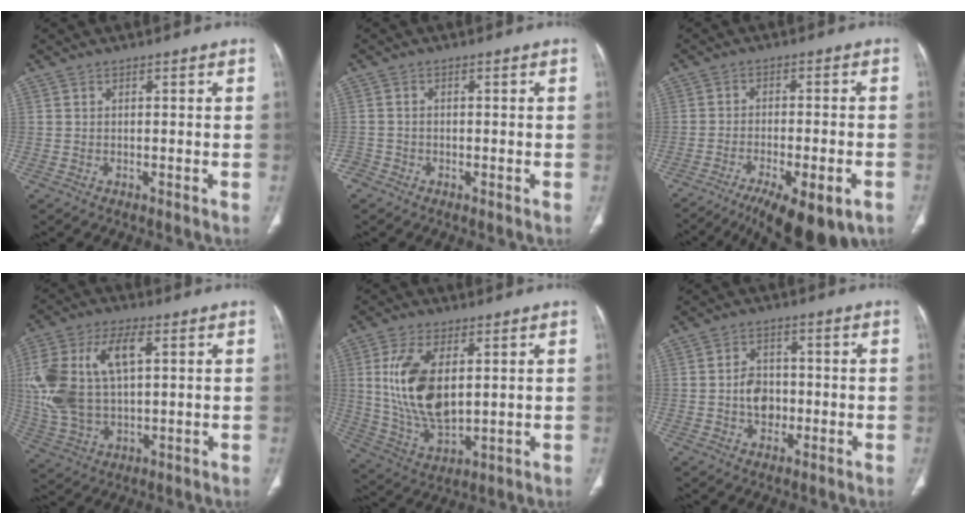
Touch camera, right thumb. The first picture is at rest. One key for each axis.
{"total": 2.0, "fx": -1.3, "fy": 1.6, "fz": 0.0, "tx": 0.002, "ty": 0.009, "tz": -0.029}
{"total": 15.2, "fx": -9.5, "fy": 4.7, "fz": 10.9, "tx": -0.147, "ty": 0.019, "tz": -0.142}
{"total": 18.0, "fx": 3.6, "fy": 9.8, "fz": 14.7, "tx": -0.315, "ty": 0.011, "tz": 0.071}
{"total": 14.9, "fx": 2.9, "fy": 7.7, "fz": 12.3, "tx": -0.240, "ty": -0.018, "tz": 0.068}
{"total": 5.8, "fx": -0.9, "fy": 4.5, "fz": 3.5, "tx": -0.035, "ty": 0.013, "tz": -0.017}